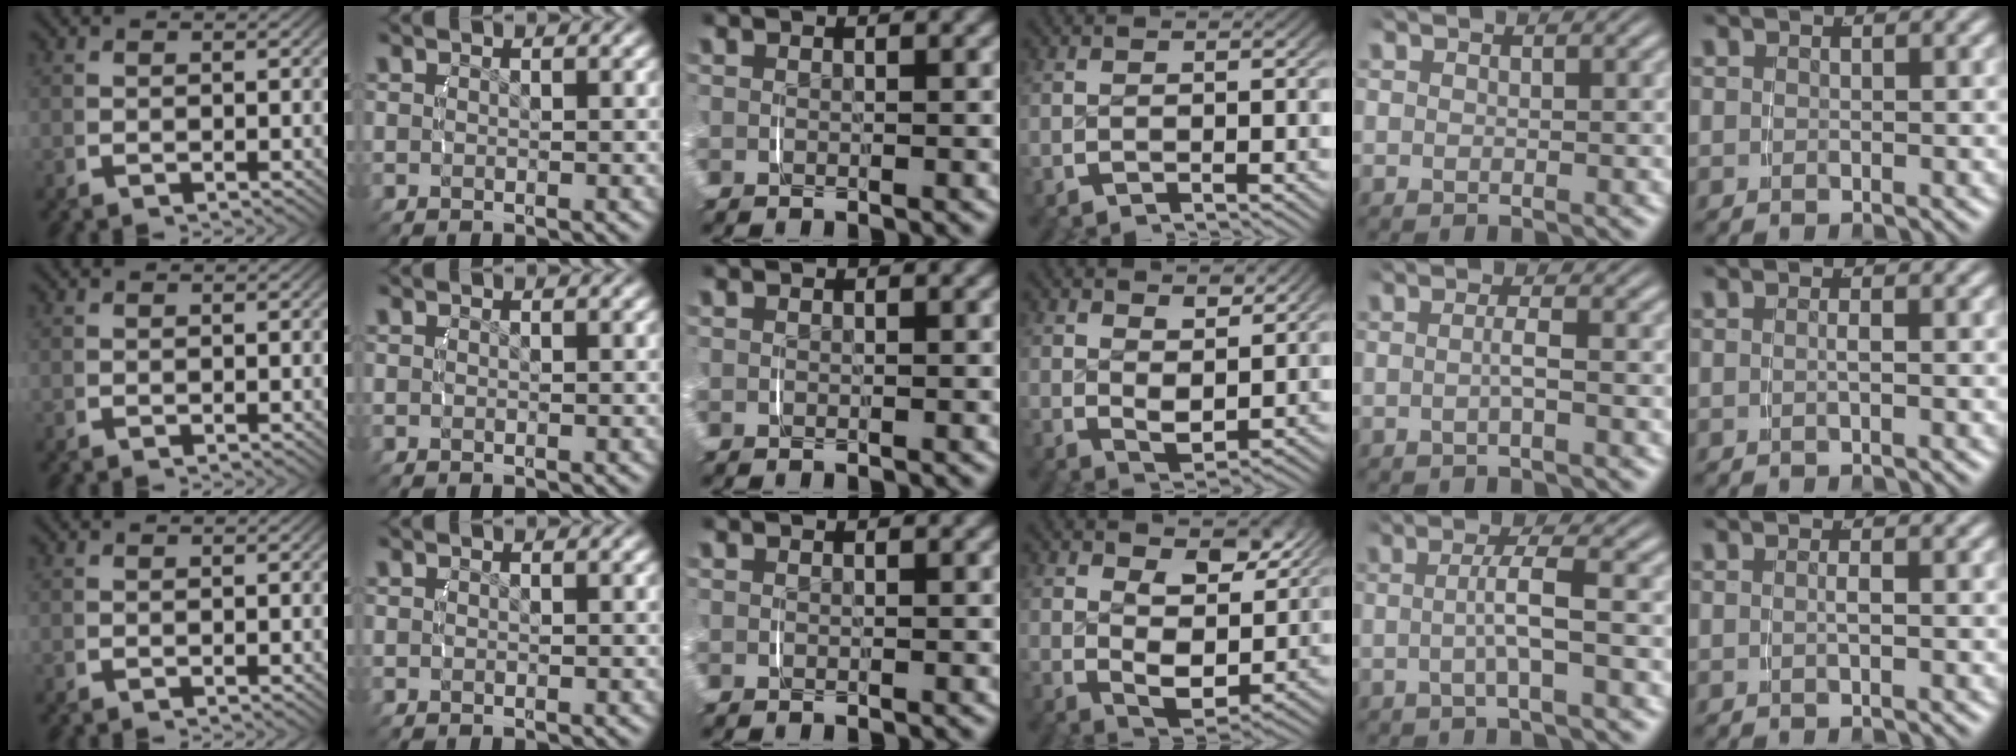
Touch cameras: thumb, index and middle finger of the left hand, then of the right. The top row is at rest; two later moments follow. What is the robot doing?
{"motion": "lift_and_place", "object": "camera"}